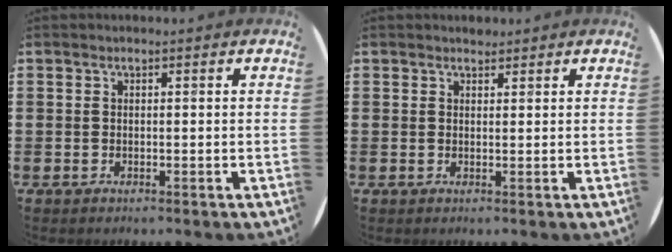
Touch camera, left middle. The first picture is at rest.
{"total": 1.0, "force": [1.0, 0.2, 0.0], "torque": [0.008, -0.002, 0.018]}